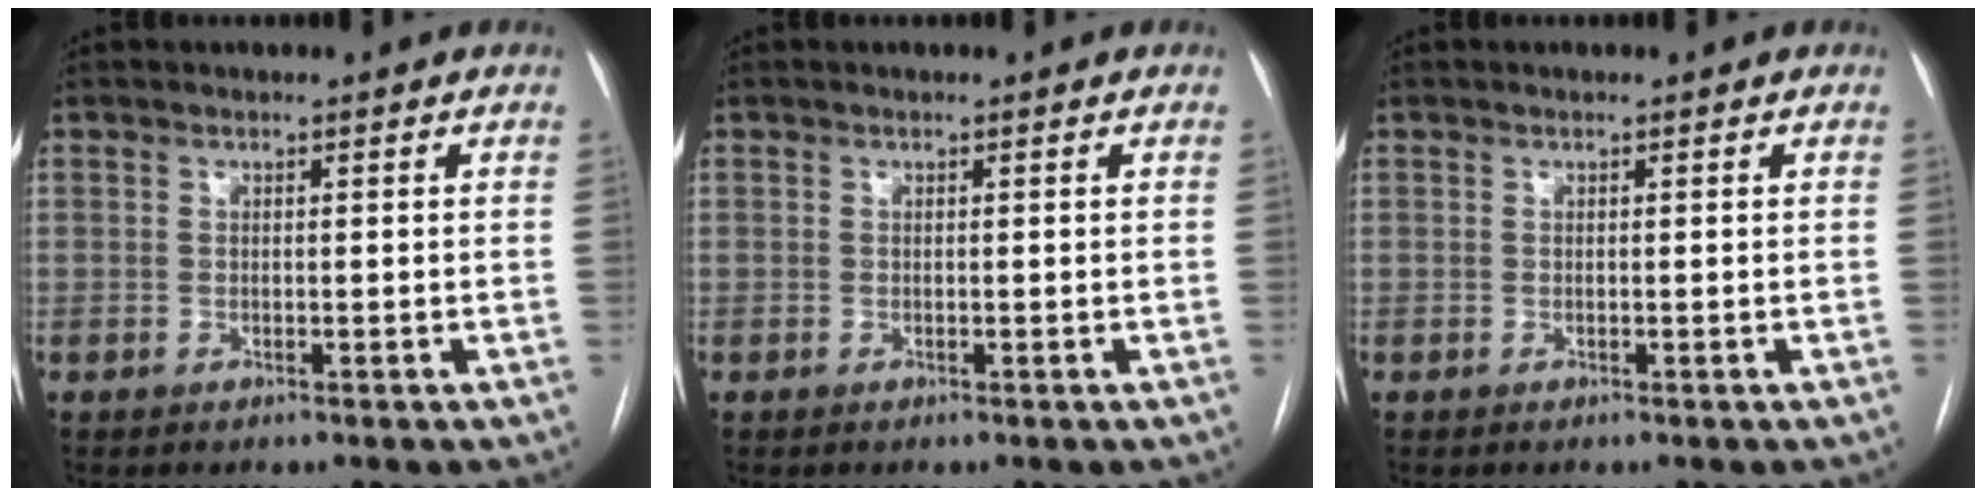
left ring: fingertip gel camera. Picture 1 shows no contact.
{"total": 0.0}
{"total": 0.0}